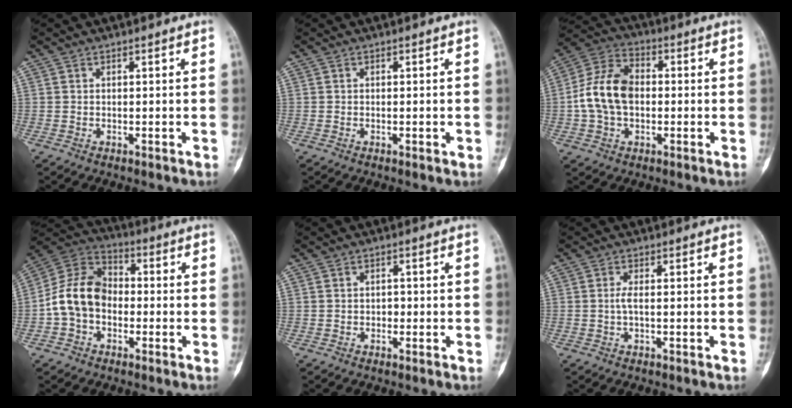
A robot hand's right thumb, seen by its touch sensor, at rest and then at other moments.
{"total": 0.9, "force": [-0.2, 0.4, 0.7], "torque": [-0.004, -0.001, -0.004]}
{"total": 12.2, "force": [-0.6, 8.5, 8.8], "torque": [-0.154, 0.031, -0.018]}
{"total": 12.4, "force": [-2.1, 9.4, 7.8], "torque": [-0.128, 0.039, -0.054]}
{"total": 1.4, "force": [-0.4, 1.2, 0.5], "torque": [0.004, 0.007, -0.010]}
{"total": 1.6, "force": [-0.2, 0.6, 1.5], "torque": [-0.029, 0.000, -0.007]}